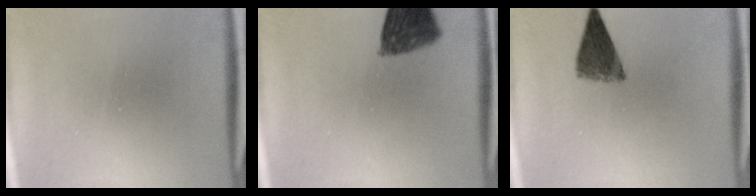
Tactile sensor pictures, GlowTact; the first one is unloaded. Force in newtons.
{"total": 9.9}
{"total": 6.0}